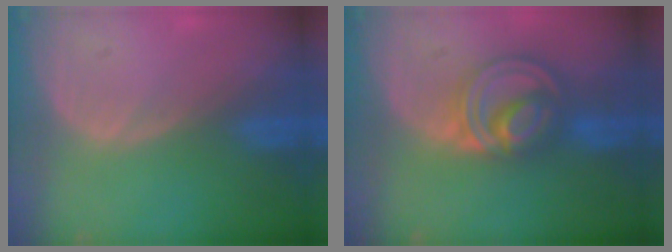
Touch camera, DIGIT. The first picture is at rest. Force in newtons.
{"total": 8.6, "press": 7.2, "slide": 4.7}